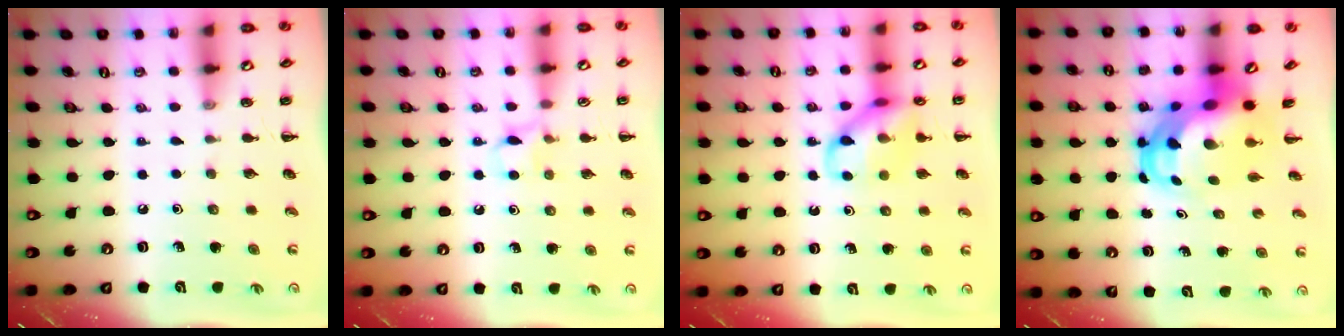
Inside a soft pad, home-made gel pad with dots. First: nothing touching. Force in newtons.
{"total": 6.0, "press": 5.7, "slide": 1.9}
{"total": 11.7, "press": 11.7, "slide": 0.7}
{"total": 9.1, "press": 8.8, "slide": 2.4}